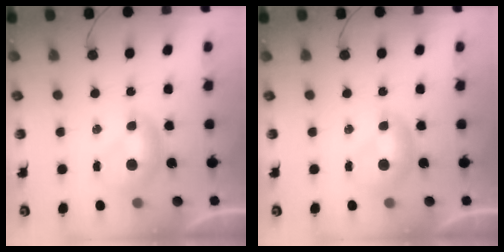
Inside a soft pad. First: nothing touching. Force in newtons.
{"total": 0.0}